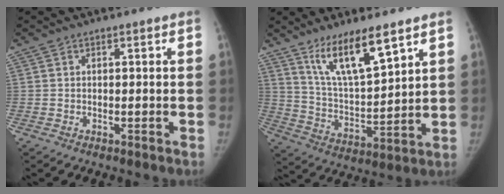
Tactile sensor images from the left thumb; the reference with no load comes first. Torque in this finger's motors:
{"motor_torque": [0.09, 0.11, 1.27, -1.04, 0.12]}